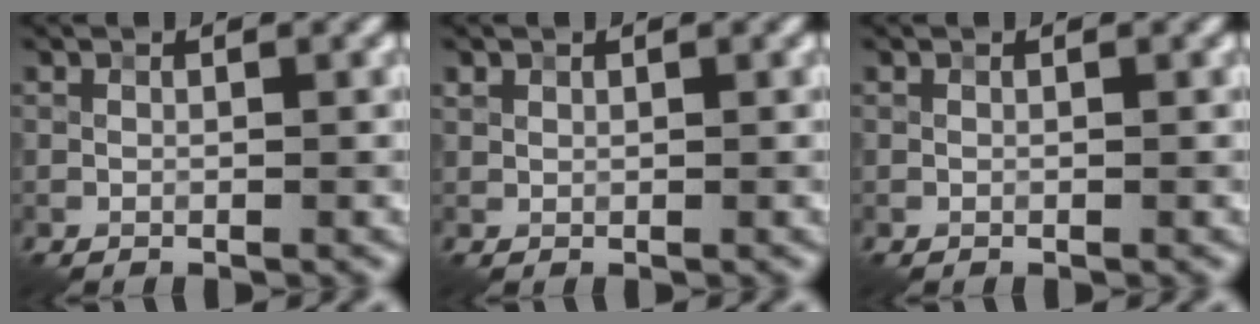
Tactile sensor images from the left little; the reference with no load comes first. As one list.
[{"total": 0.6, "force": [0.4, 0.4, 0.0], "torque": [0.001, 0.000, 0.009]}, {"total": 0.0}]